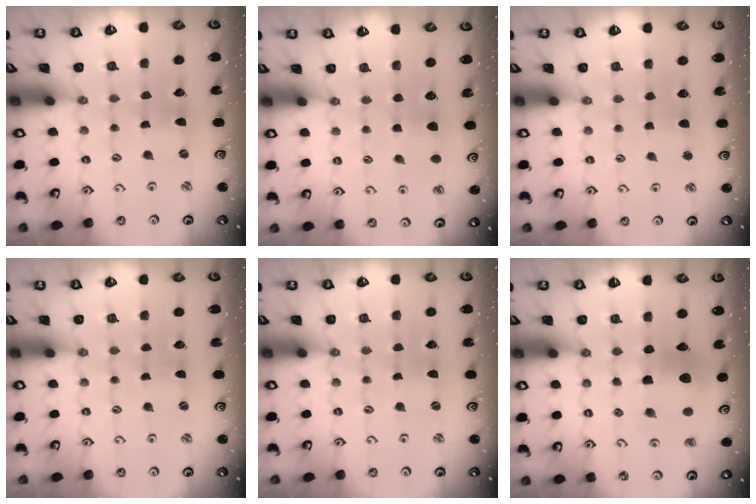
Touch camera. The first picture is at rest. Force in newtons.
{"total": 4.1, "press": 4.0, "slide": 0.7}
{"total": 2.3, "press": 2.3, "slide": 0.4}
{"total": 0.0}
{"total": 0.0}
{"total": 11.2, "press": 11.1, "slide": 1.5}